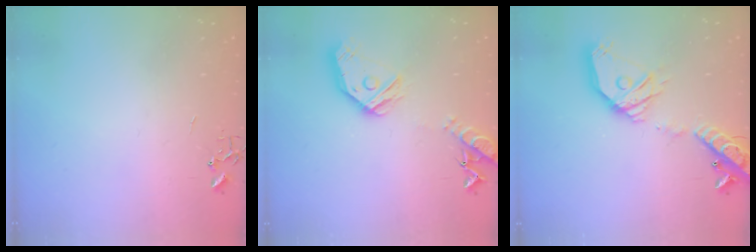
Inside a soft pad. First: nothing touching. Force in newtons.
{"total": 17.4, "press": 17.3, "slide": 2.0}
{"total": 21.9, "press": 21.6, "slide": 3.8}